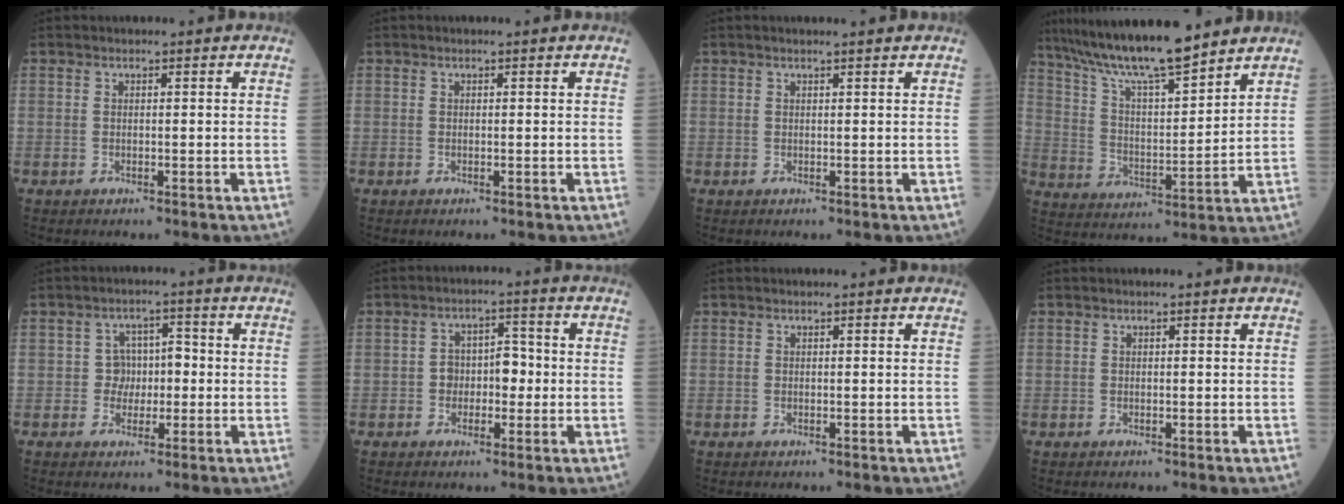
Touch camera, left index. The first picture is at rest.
{"total": 0.0}
{"total": 2.0, "force": [1.7, -0.3, 1.0], "torque": [-0.014, 0.010, 0.025]}
{"total": 15.8, "force": [13.3, 1.5, 8.4], "torque": [-0.152, 0.011, 0.240]}
{"total": 3.8, "force": [-0.6, 3.4, 1.7], "torque": [-0.017, 0.015, -0.013]}
{"total": 4.8, "force": [-0.7, 2.9, 3.8], "torque": [-0.059, 0.021, -0.012]}
{"total": 0.0}
{"total": 0.0}